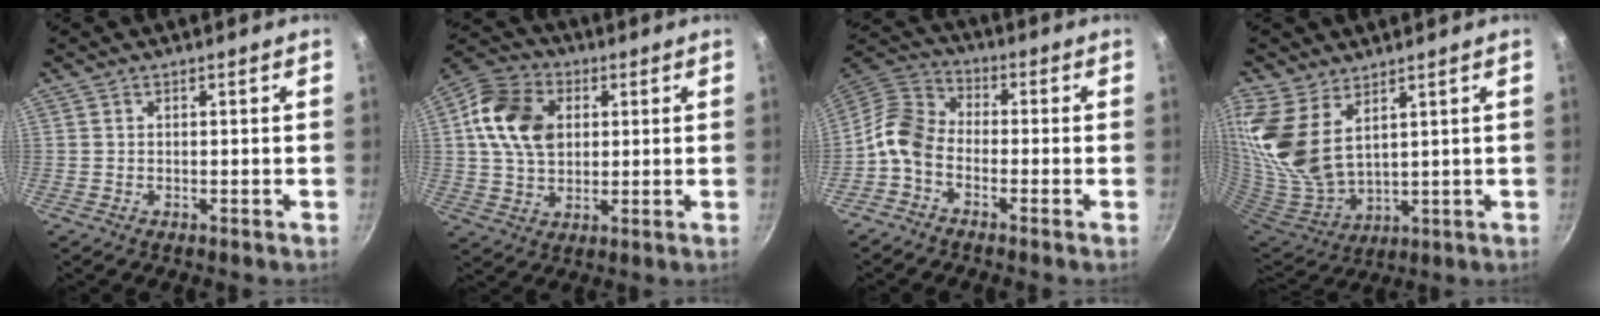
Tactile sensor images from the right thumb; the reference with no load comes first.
{"total": 13.8, "force": [2.7, 9.9, 9.2], "torque": [-0.145, 0.004, 0.036]}
{"total": 7.9, "force": [-3.1, 5.3, 4.9], "torque": [-0.098, 0.047, -0.085]}
{"total": 15.3, "force": [7.8, 8.3, 10.3], "torque": [-0.220, -0.046, 0.173]}